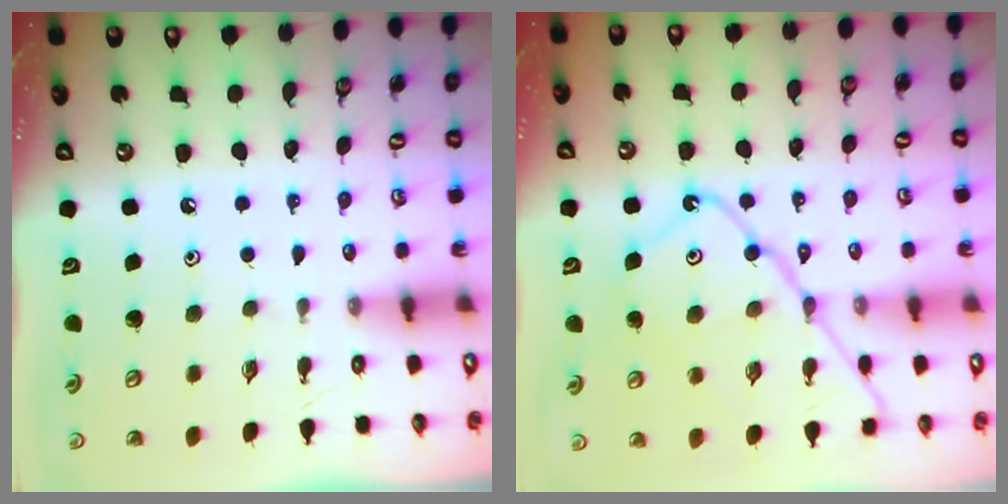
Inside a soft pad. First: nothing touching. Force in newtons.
{"total": 16.1, "press": 16.0, "slide": 1.6}